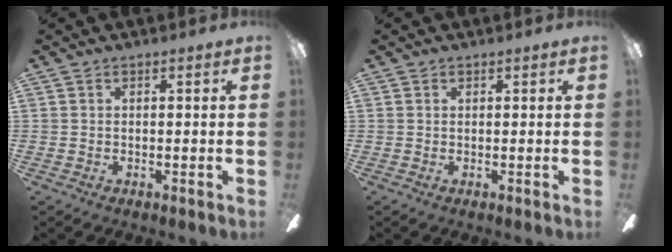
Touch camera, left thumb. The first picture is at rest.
{"total": 0.5, "force": [0.4, 0.3, 0.0], "torque": [-0.001, 0.001, 0.007]}